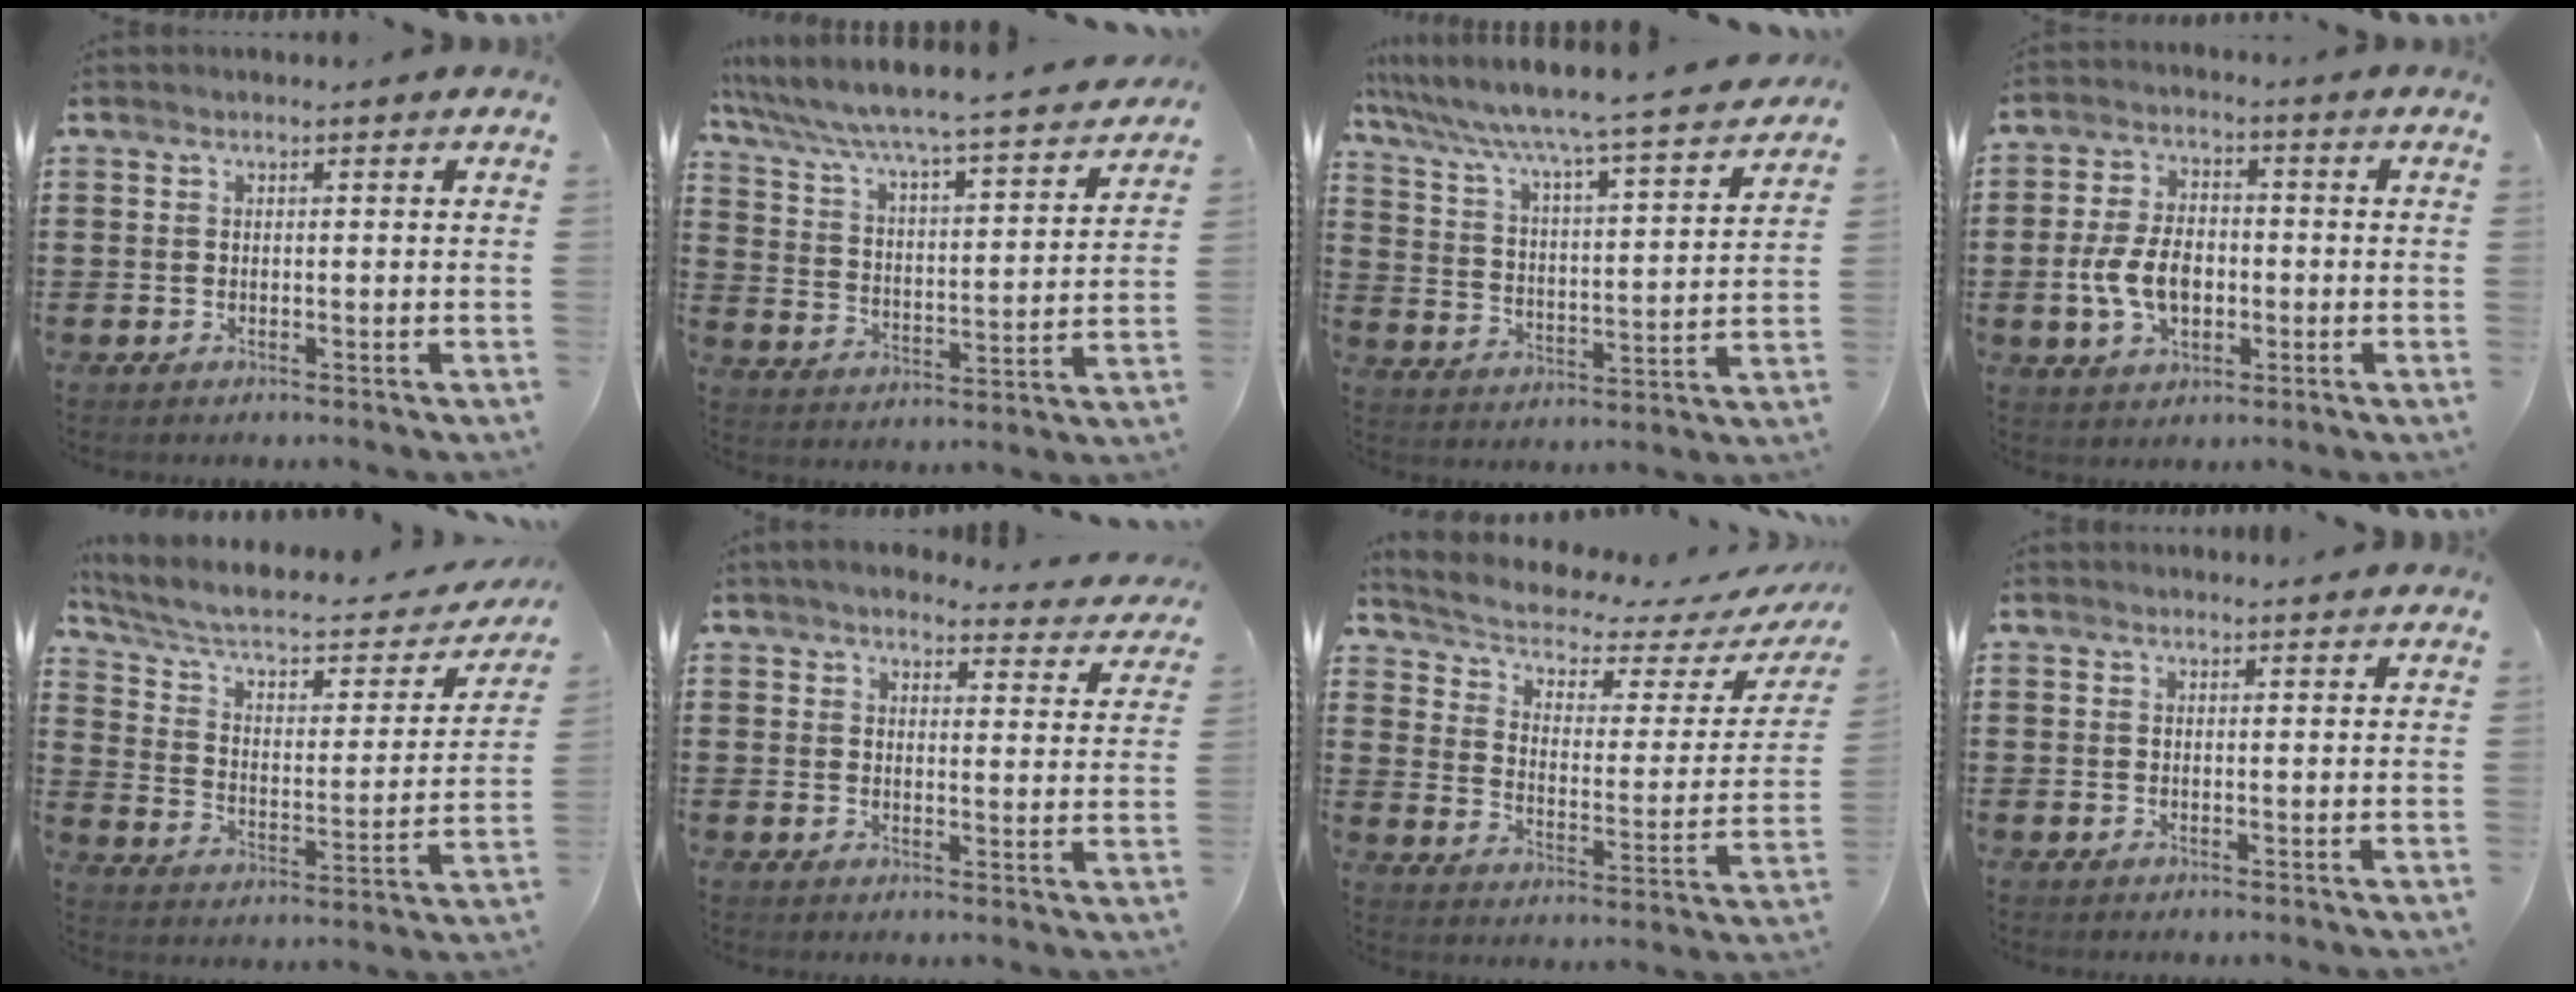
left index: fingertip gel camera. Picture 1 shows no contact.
{"total": 4.3, "force": [3.9, -0.2, 1.8], "torque": [-0.058, -0.043, 0.052]}
{"total": 4.7, "force": [4.0, -0.6, 2.3], "torque": [-0.068, -0.047, 0.053]}
{"total": 7.8, "force": [-1.5, 4.8, 6.0], "torque": [-0.134, 0.006, -0.032]}
{"total": 7.0, "force": [5.2, 2.5, 4.0], "torque": [-0.103, -0.034, 0.086]}
{"total": 4.3, "force": [4.0, 0.8, 1.3], "torque": [-0.043, -0.017, 0.070]}
{"total": 3.5, "force": [2.7, 1.4, 1.9], "torque": [-0.055, -0.024, 0.038]}
{"total": 0.8, "force": [0.8, 0.0, 0.2], "torque": [0.002, -0.005, 0.014]}